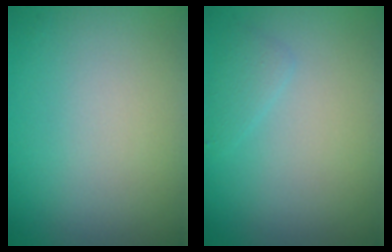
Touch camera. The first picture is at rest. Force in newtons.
{"total": 1.1, "press": 1.1, "slide": 0.1}